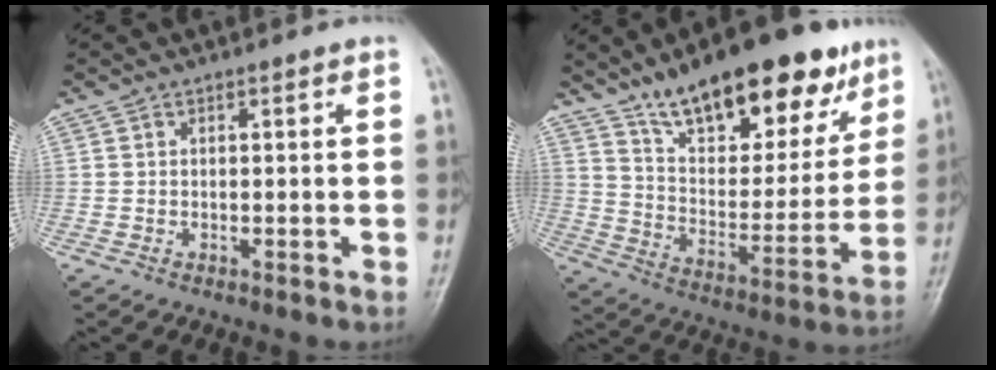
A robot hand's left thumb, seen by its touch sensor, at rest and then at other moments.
{"total": 24.8, "force": [16.5, 9.8, 15.6], "torque": [-0.190, -0.055, 0.264]}